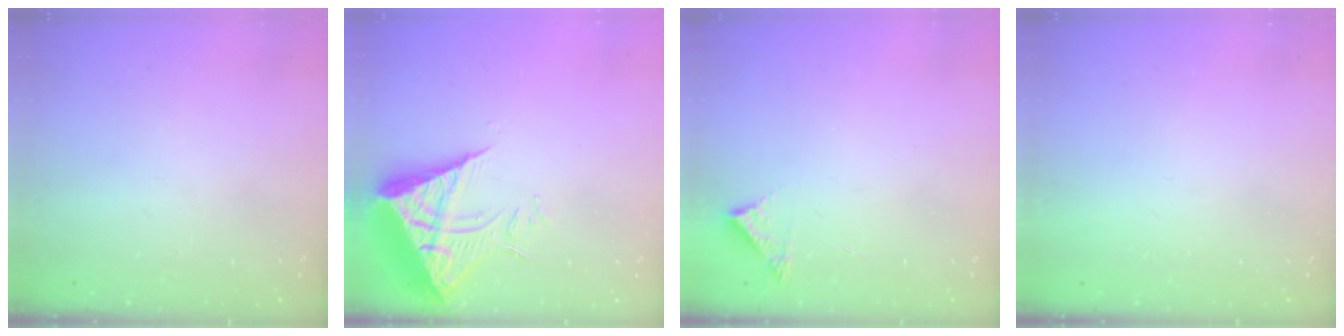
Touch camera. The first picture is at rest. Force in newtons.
{"total": 9.7, "press": 9.6, "slide": 0.8}
{"total": 3.6, "press": 3.6, "slide": 0.1}
{"total": 1.5, "press": 1.5, "slide": 0.1}